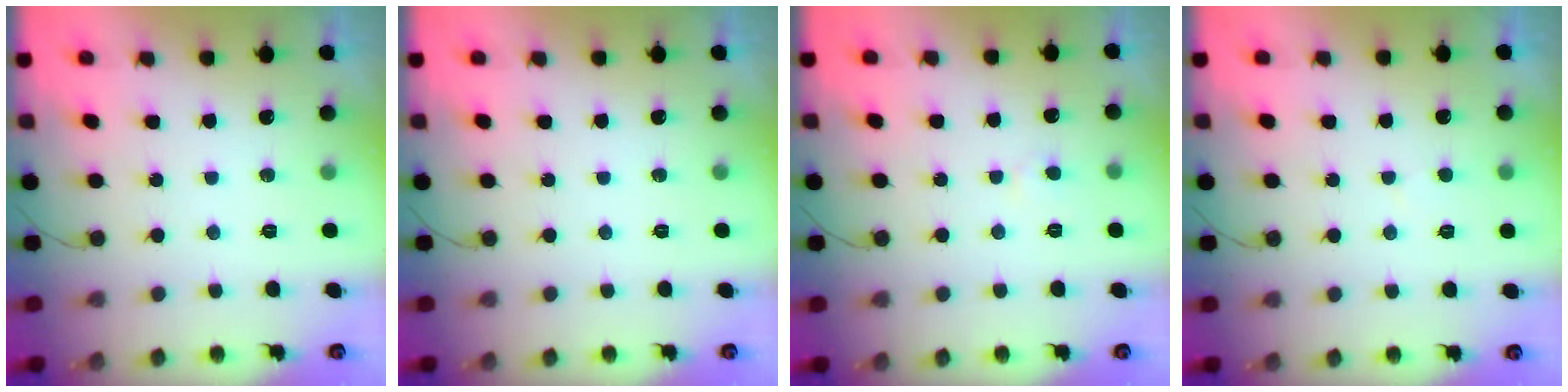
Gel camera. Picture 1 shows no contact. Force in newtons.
{"total": 0.0}
{"total": 1.8, "press": 1.7, "slide": 0.2}
{"total": 1.6, "press": 1.6, "slide": 0.2}